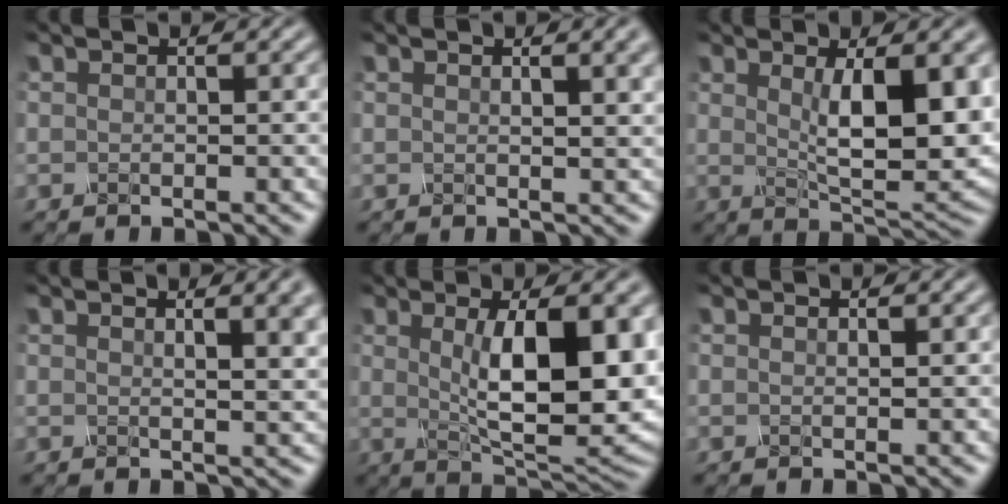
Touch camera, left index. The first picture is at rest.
{"total": 4.2, "force": [1.9, 1.6, 3.4], "torque": [-0.026, 0.011, 0.017]}
{"total": 8.5, "force": [1.5, 2.6, 7.9], "torque": [-0.122, -0.009, 0.034]}
{"total": 5.3, "force": [2.1, 2.0, 4.4], "torque": [-0.025, 0.015, 0.021]}
{"total": 11.2, "force": [1.3, 3.7, 10.5], "torque": [-0.151, -0.009, 0.029]}
{"total": 0.5, "force": [0.3, 0.1, 0.4], "torque": [-0.005, 0.000, 0.005]}